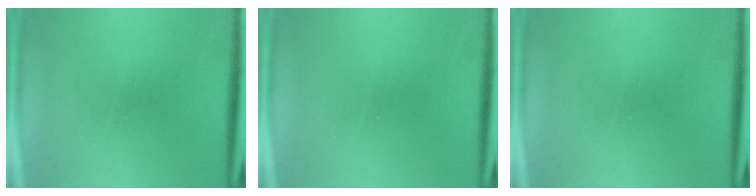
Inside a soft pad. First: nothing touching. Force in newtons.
{"total": 0.0}
{"total": 0.0}